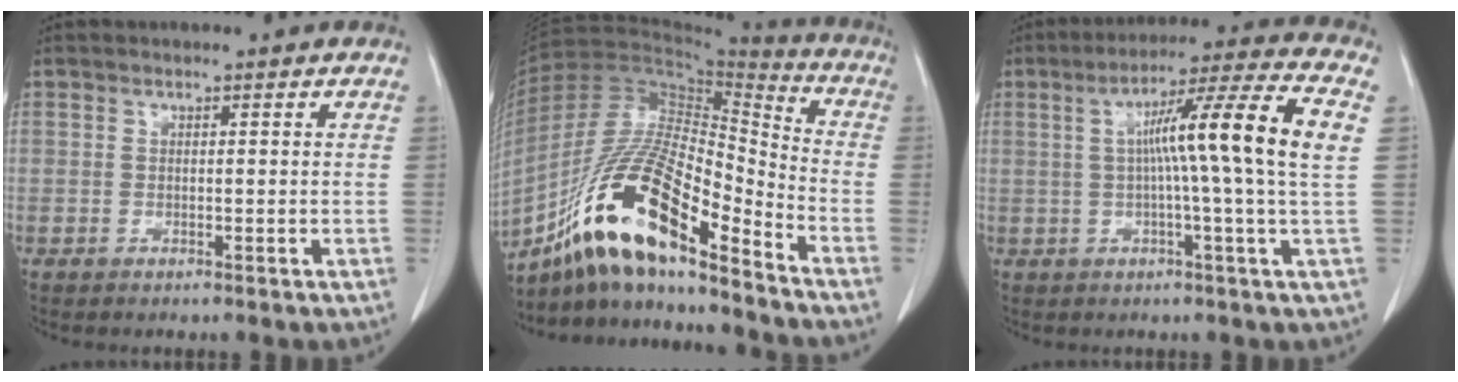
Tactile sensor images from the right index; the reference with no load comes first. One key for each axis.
{"total": 19.3, "fx": -12.8, "fy": 3.7, "fz": 13.9, "tx": -0.276, "ty": 0.003, "tz": -0.230}
{"total": 14.3, "fx": 1.9, "fy": -1.8, "fz": 14.1, "tx": -0.220, "ty": 0.017, "tz": 0.023}